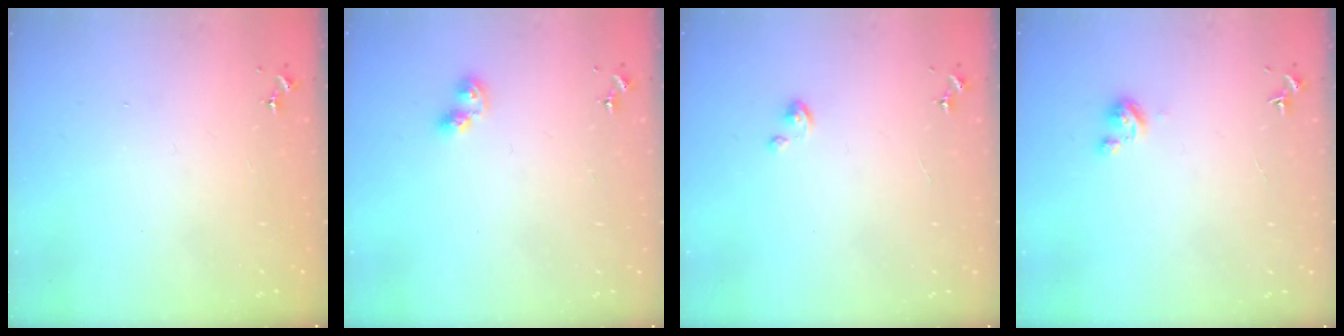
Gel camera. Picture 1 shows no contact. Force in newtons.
{"total": 6.6, "press": 6.6, "slide": 0.6}
{"total": 2.8, "press": 2.8, "slide": 0.2}
{"total": 3.4, "press": 3.3, "slide": 0.3}